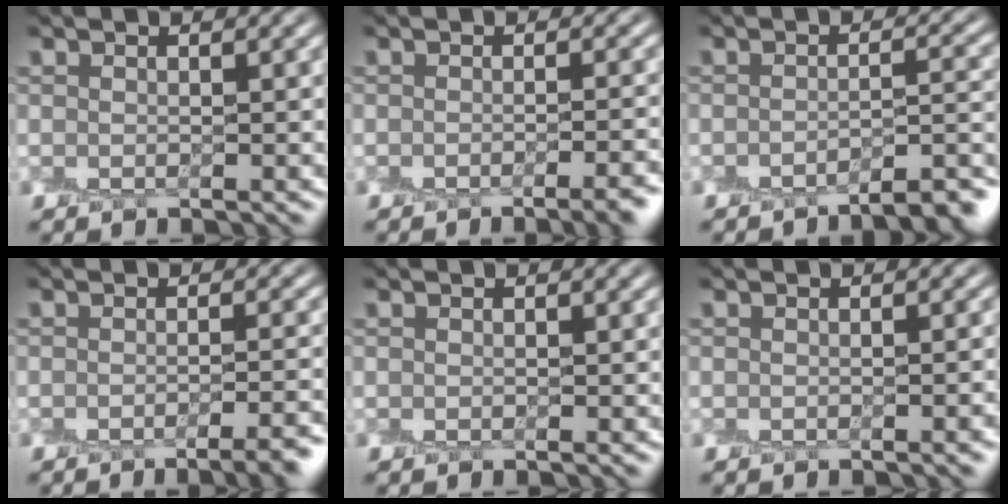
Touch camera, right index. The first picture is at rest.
{"total": 4.2, "force": [-2.9, 1.0, 3.0], "torque": [-0.024, -0.007, -0.030]}
{"total": 4.2, "force": [-3.7, 0.5, 2.0], "torque": [-0.022, 0.004, -0.051]}
{"total": 4.7, "force": [-3.3, 1.0, 3.2], "torque": [-0.031, -0.008, -0.038]}
{"total": 0.0}
{"total": 2.3, "force": [-1.4, 0.5, 1.7], "torque": [-0.014, -0.004, -0.014]}